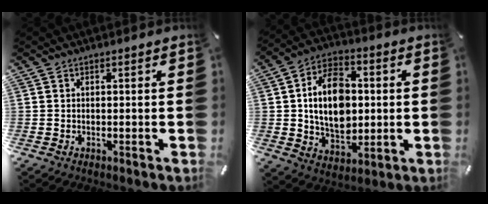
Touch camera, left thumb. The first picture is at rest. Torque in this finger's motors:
{"motor_torque": [1.36, 3.65, 1.49, 0.88, 0.21]}